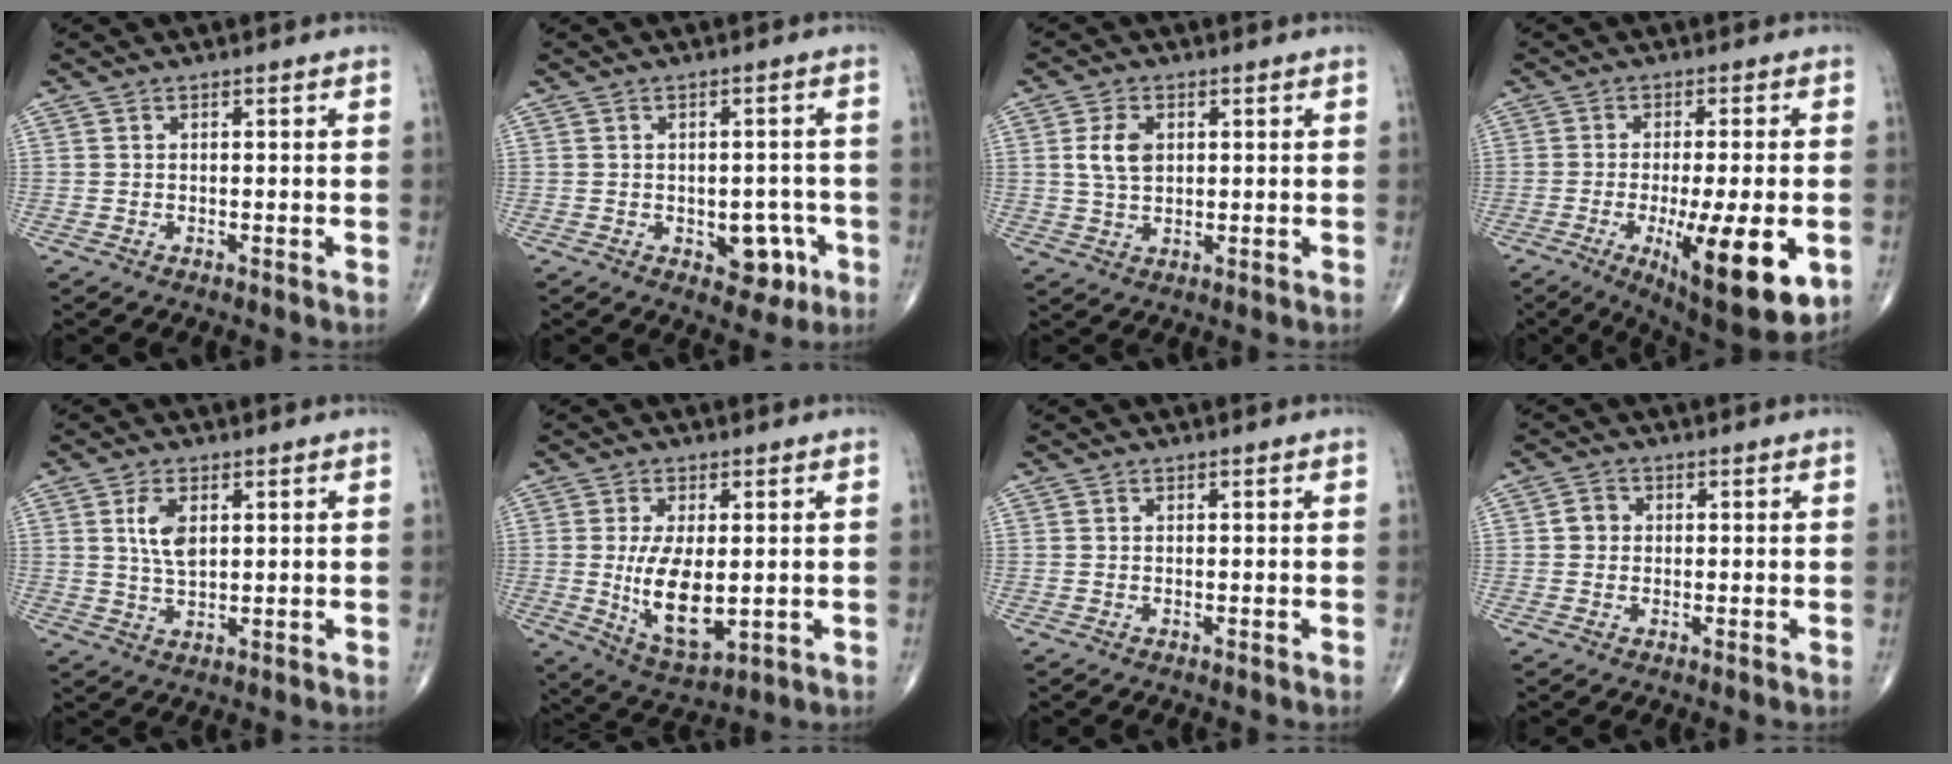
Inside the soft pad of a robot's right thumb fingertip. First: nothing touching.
{"total": 6.4, "force": [-2.2, 4.0, 4.4], "torque": [-0.019, 0.013, -0.021]}
{"total": 5.3, "force": [1.1, 3.4, 3.9], "torque": [-0.069, -0.003, 0.022]}
{"total": 17.4, "force": [-5.1, 4.7, 15.9], "torque": [-0.216, -0.015, -0.060]}
{"total": 5.5, "force": [1.6, 2.9, 4.5], "torque": [-0.084, -0.007, 0.032]}
{"total": 11.3, "force": [-0.4, 5.3, 10.0], "torque": [-0.171, -0.021, 0.008]}
{"total": 0.0}
{"total": 2.5, "force": [0.1, 2.3, 1.0], "torque": [-0.003, 0.005, -0.001]}